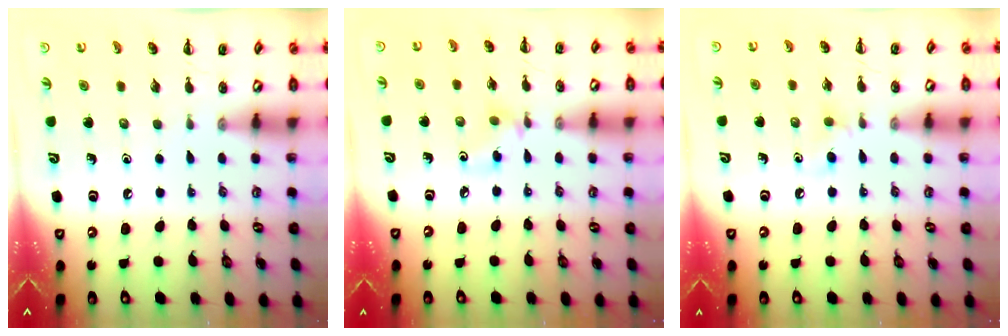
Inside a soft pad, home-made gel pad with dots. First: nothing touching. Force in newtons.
{"total": 3.7, "press": 3.5, "slide": 1.1}
{"total": 4.2, "press": 4.0, "slide": 1.5}